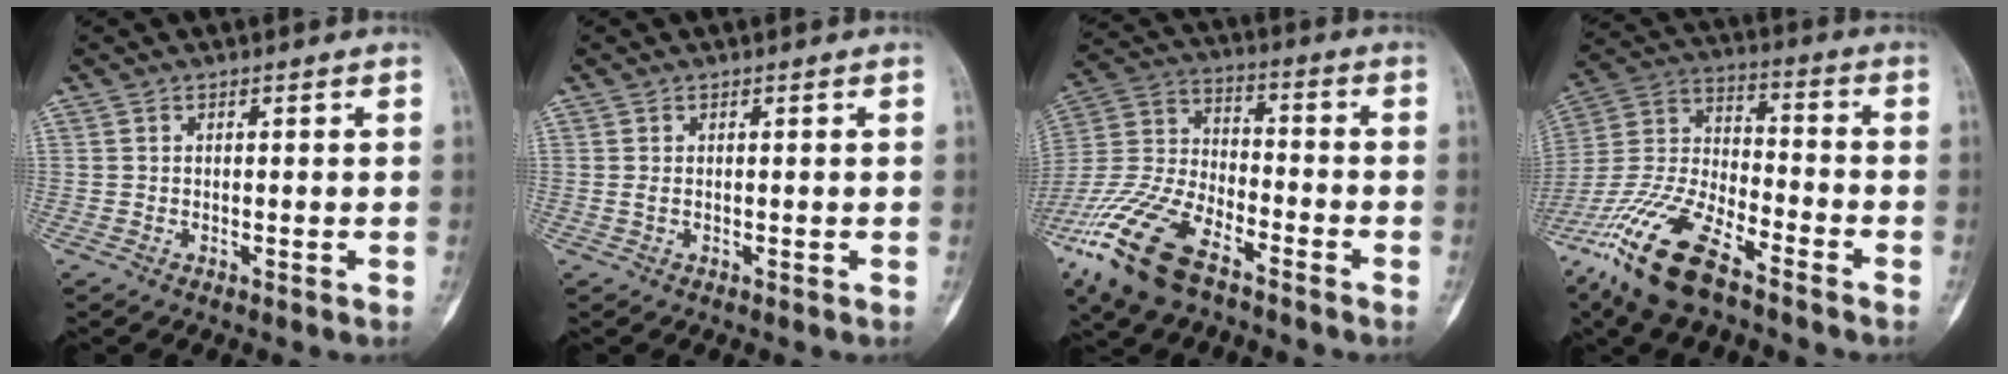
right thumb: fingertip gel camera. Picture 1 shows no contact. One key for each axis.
{"total": 0.6, "fx": 0.0, "fy": 0.3, "fz": 0.5, "tx": -0.015, "ty": 0.001, "tz": 0.002}
{"total": 18.5, "fx": -11.4, "fy": 8.1, "fz": 12.0, "tx": -0.255, "ty": 0.037, "tz": -0.223}
{"total": 18.4, "fx": -12.2, "fy": 6.4, "fz": 12.3, "tx": -0.262, "ty": 0.043, "tz": -0.236}